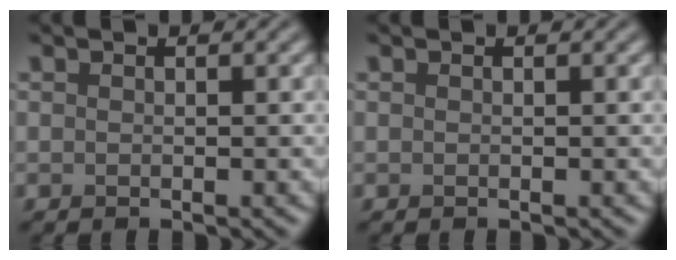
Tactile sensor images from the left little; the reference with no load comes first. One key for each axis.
{"total": 0.0}